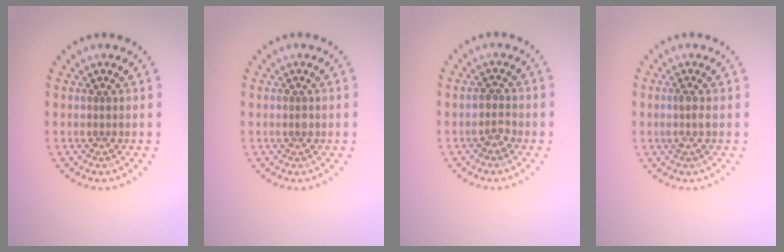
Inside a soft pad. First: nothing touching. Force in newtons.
{"total": 0.6, "press": 0.6, "slide": 0.1}
{"total": 1.5, "press": 1.4, "slide": 0.6}
{"total": 1.1, "press": 0.9, "slide": 0.6}